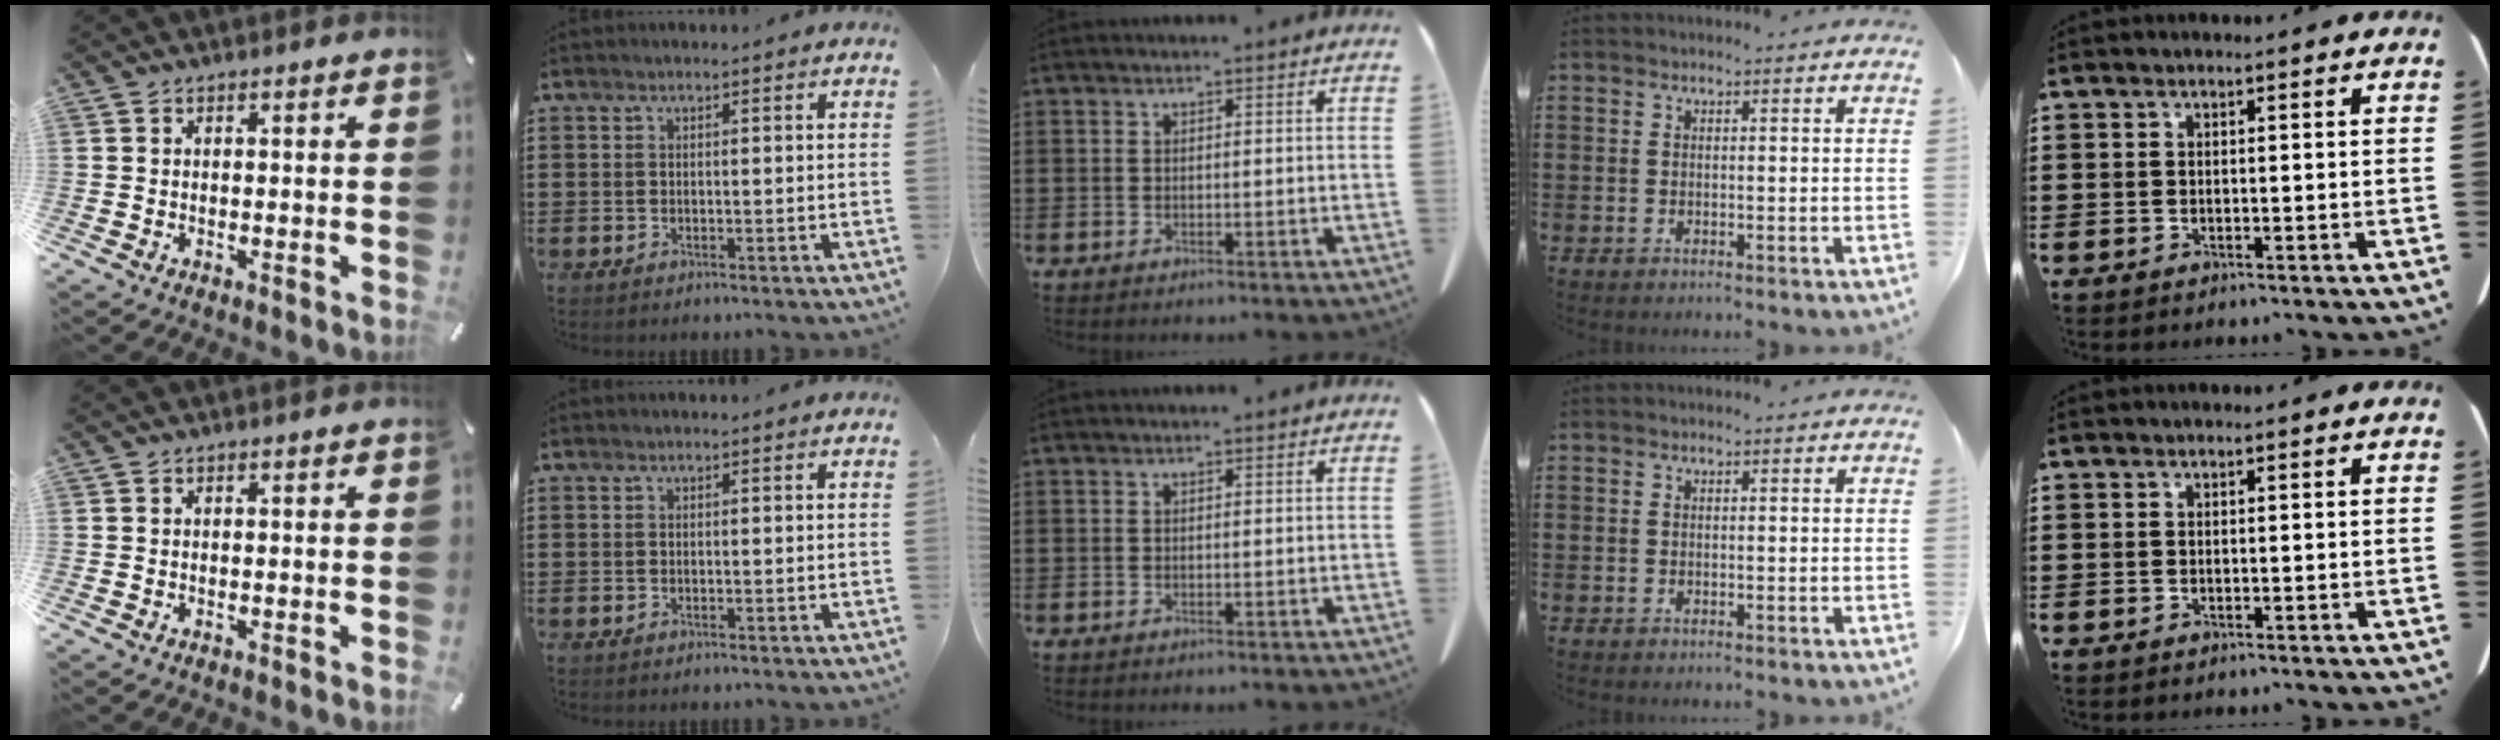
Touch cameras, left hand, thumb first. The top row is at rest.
{}